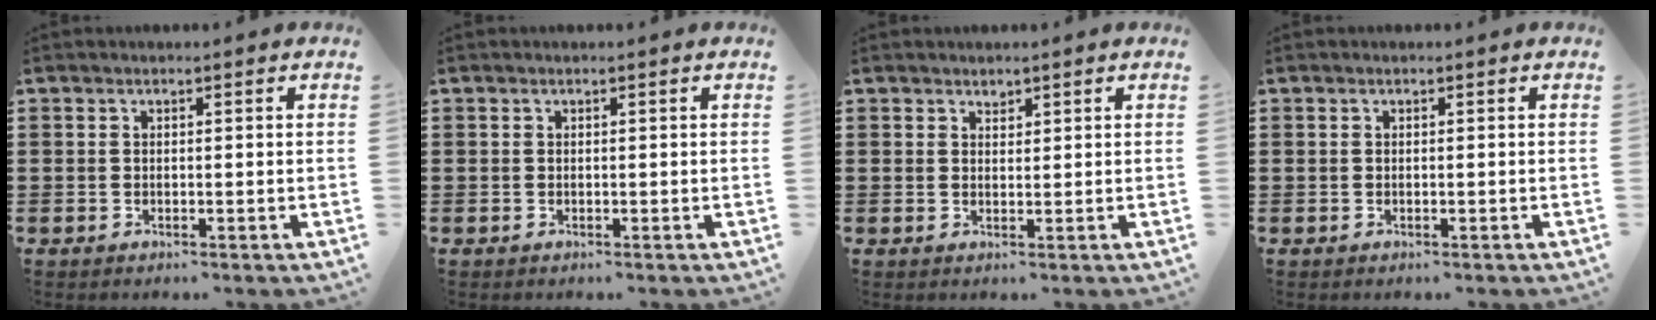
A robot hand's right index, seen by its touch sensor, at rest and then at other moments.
{"total": 0.0}
{"total": 1.1, "force": [1.0, 0.5, 0.1], "torque": [-0.004, 0.000, 0.020]}
{"total": 0.0}